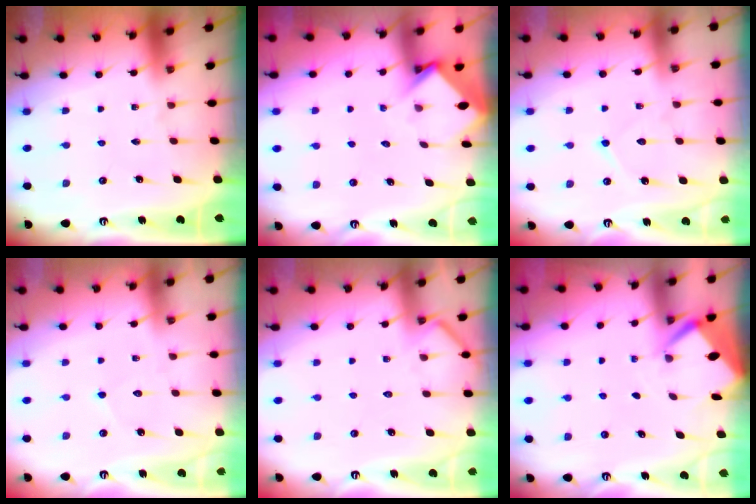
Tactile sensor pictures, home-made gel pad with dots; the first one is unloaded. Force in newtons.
{"total": 3.4, "press": 3.4, "slide": 0.3}
{"total": 5.7, "press": 5.7, "slide": 0.6}
{"total": 3.9, "press": 3.9, "slide": 0.3}
{"total": 5.3, "press": 5.2, "slide": 0.6}
{"total": 2.7, "press": 2.6, "slide": 0.3}